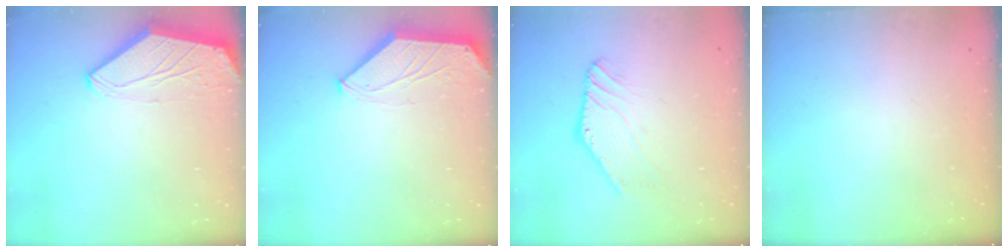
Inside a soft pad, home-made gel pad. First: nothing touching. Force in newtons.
{"total": 0.5, "press": 0.5, "slide": 0.3}
{"total": 0.0}
{"total": 0.0}